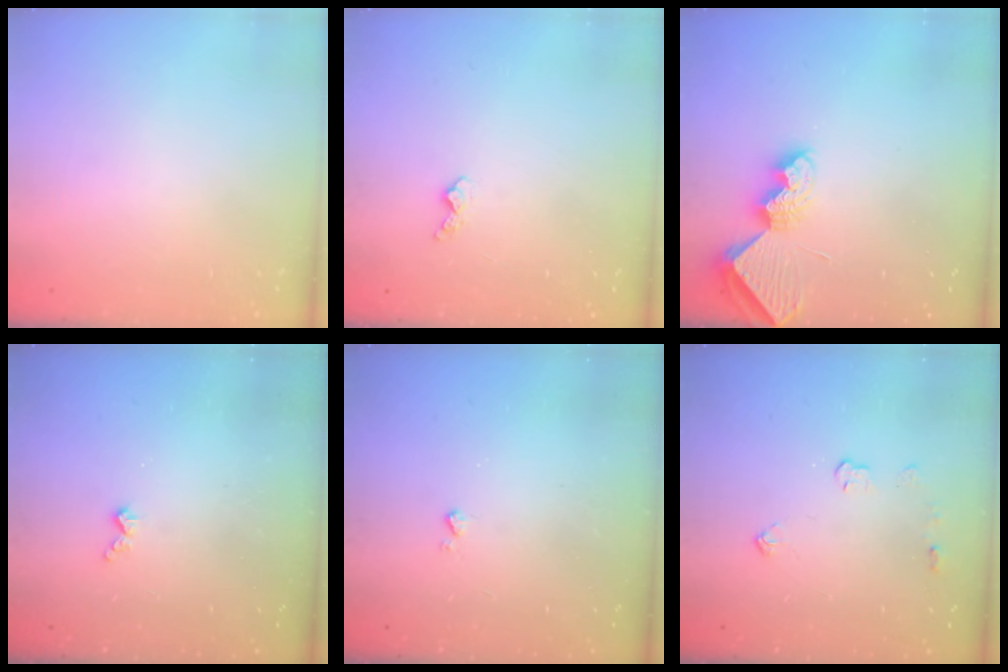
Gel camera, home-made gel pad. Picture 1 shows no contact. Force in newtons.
{"total": 3.9, "press": 3.8, "slide": 0.4}
{"total": 8.1, "press": 8.1, "slide": 0.8}
{"total": 3.6, "press": 3.6, "slide": 0.5}
{"total": 2.5, "press": 2.4, "slide": 0.5}
{"total": 3.7, "press": 3.6, "slide": 0.6}